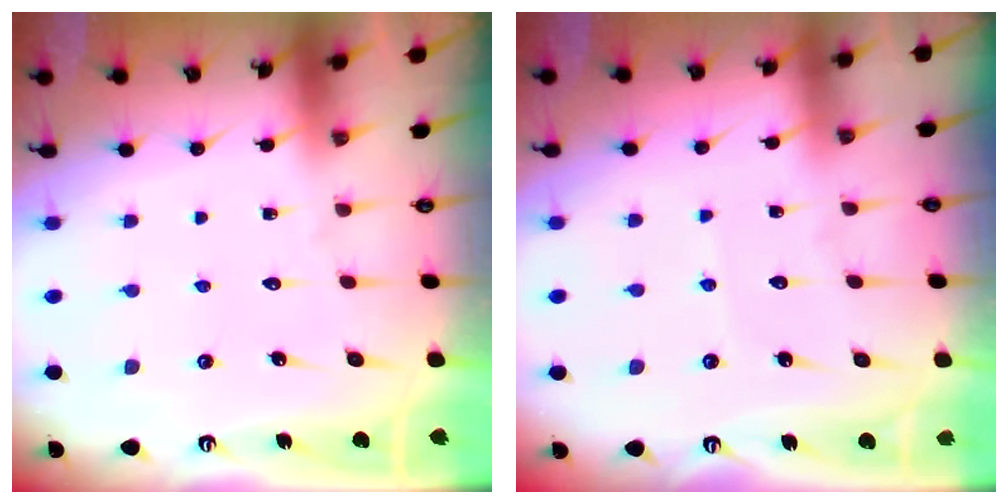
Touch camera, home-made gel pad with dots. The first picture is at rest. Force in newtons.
{"total": 3.5, "press": 3.5, "slide": 0.4}